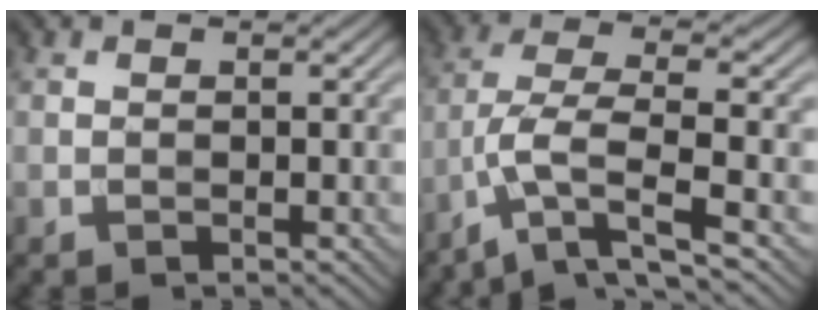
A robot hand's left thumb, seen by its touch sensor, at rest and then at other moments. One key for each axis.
{"total": 8.6, "fx": -4.4, "fy": 2.1, "fz": 7.1, "tx": -0.142, "ty": -0.001, "tz": -0.092}